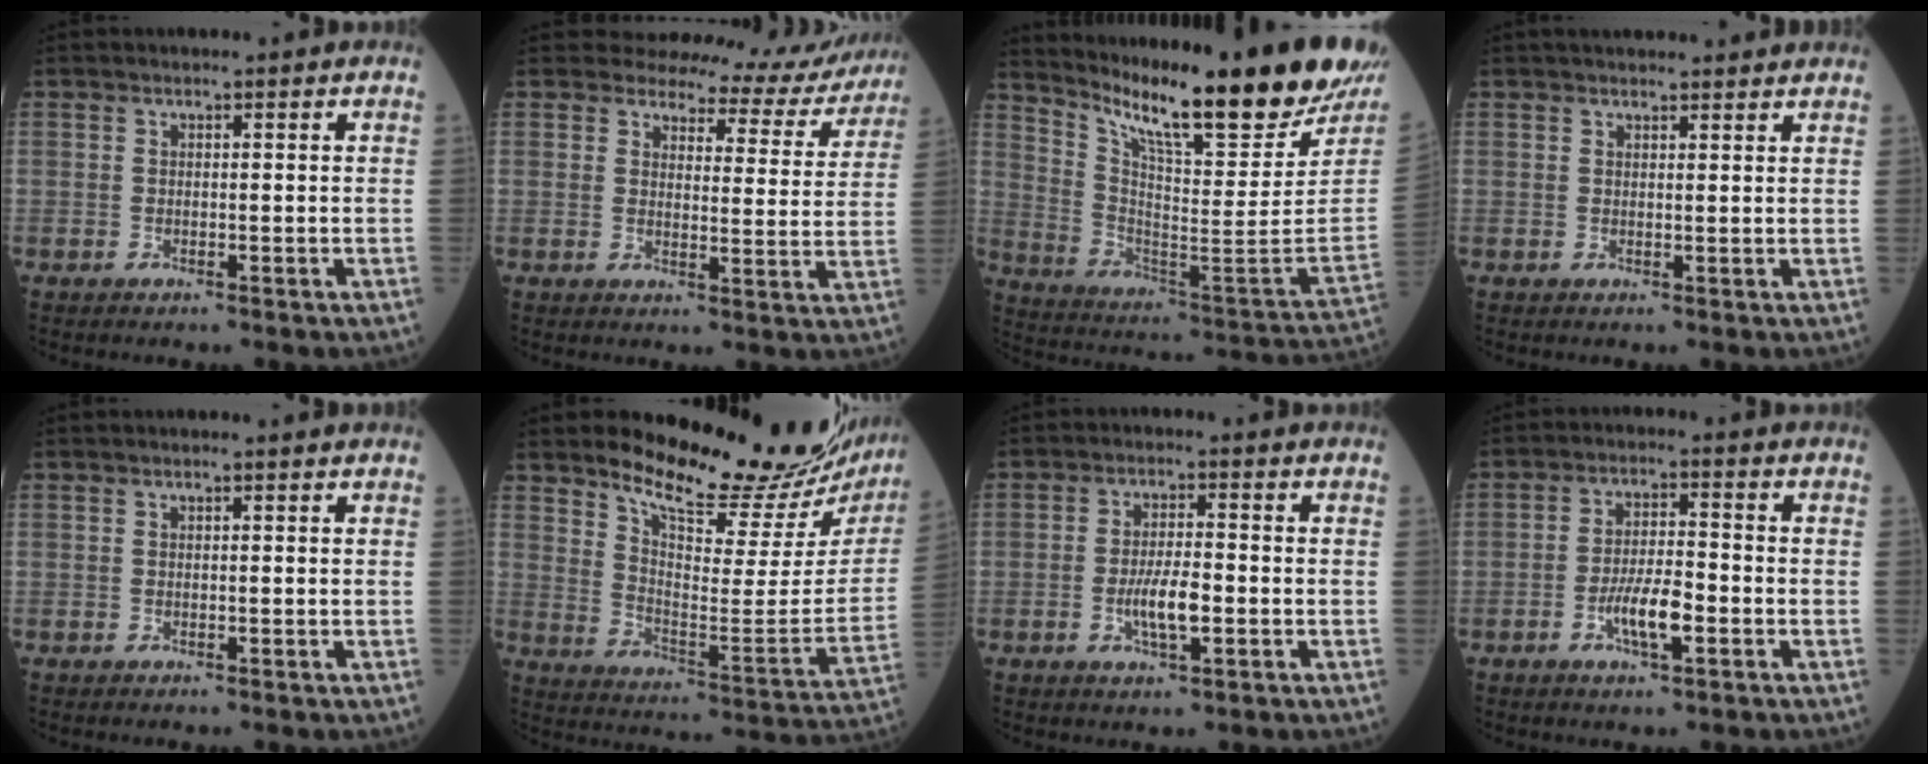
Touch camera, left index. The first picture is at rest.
{"total": 12.5, "force": [12.1, 3.1, 0.9], "torque": [0.012, -0.039, 0.116]}
{"total": 23.0, "force": [19.1, 0.8, 12.9], "torque": [-0.223, -0.066, 0.294]}
{"total": 8.5, "force": [7.7, 1.4, 3.2], "torque": [-0.038, 0.029, 0.094]}
{"total": 0.6, "force": [0.5, -0.1, 0.4], "torque": [-0.011, 0.001, 0.009]}
{"total": 22.8, "force": [21.0, 3.0, 8.5], "torque": [-0.134, -0.099, 0.278]}
{"total": 5.3, "force": [-1.3, 1.2, 4.9], "torque": [-0.099, -0.003, -0.024]}
{"total": 6.0, "force": [-2.3, 1.3, 5.4], "torque": [-0.108, -0.002, -0.043]}